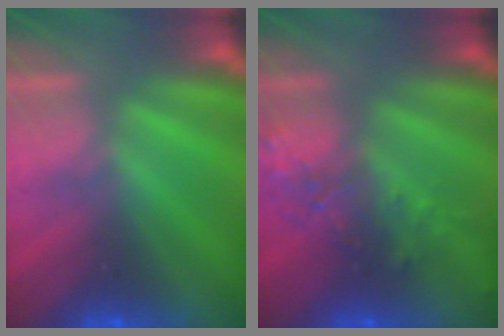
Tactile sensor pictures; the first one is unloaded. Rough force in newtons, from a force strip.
{"total": 2.4}